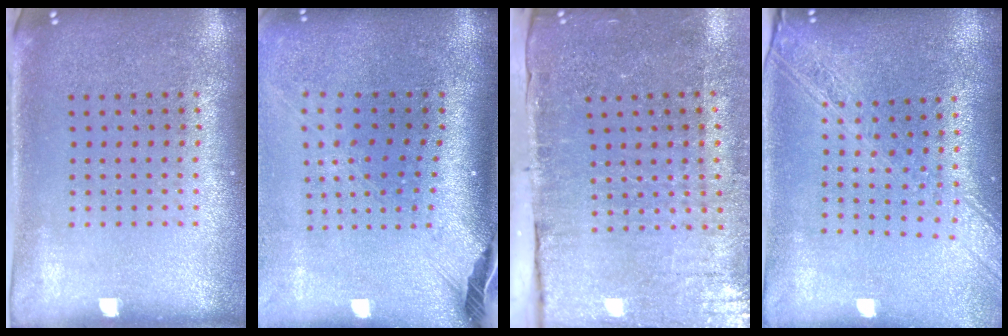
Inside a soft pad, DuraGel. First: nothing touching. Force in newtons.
{"total": 2.6, "press": 1.8, "slide": 1.8}
{"total": 4.3, "press": 3.7, "slide": 2.2}
{"total": 2.2, "press": 1.9, "slide": 1.2}